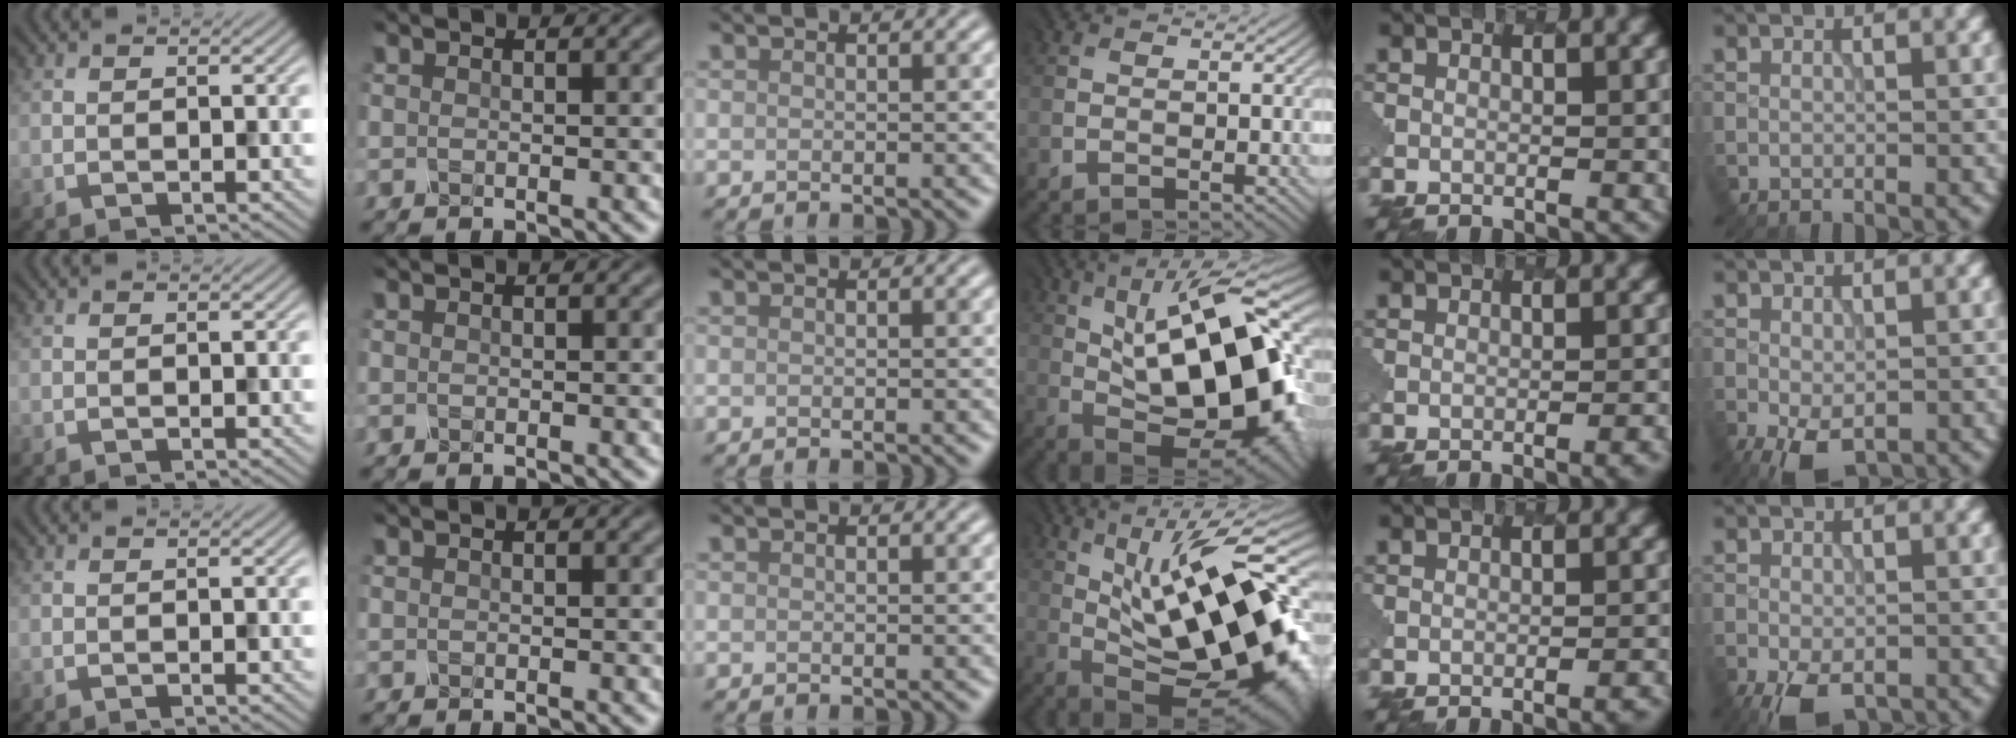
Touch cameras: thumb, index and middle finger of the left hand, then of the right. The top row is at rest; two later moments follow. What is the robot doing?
{"motion": "dispense", "object": "toothpaste"}